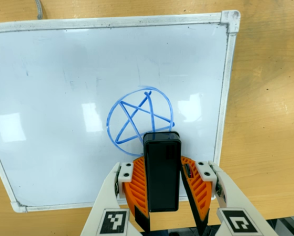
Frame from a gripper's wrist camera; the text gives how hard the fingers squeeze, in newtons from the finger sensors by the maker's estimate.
{"total": 4.8, "left": 4.6, "right": 5.1}